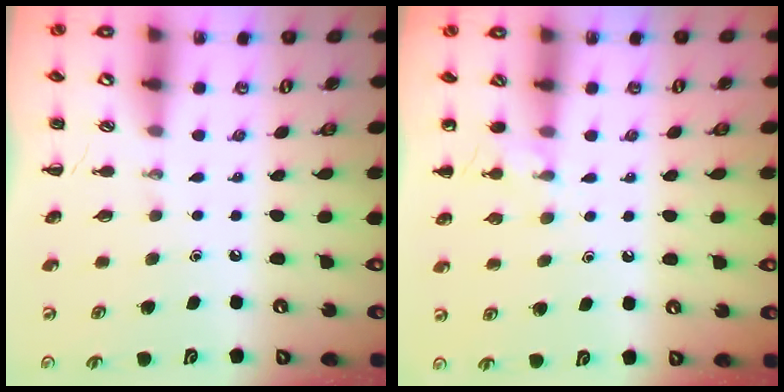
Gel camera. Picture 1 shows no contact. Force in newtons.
{"total": 6.8, "press": 6.5, "slide": 2.0}